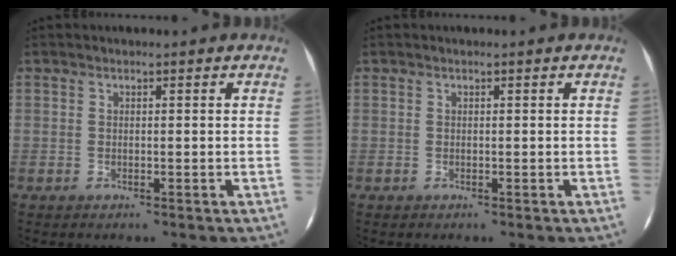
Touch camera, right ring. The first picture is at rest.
{"total": 0.0}